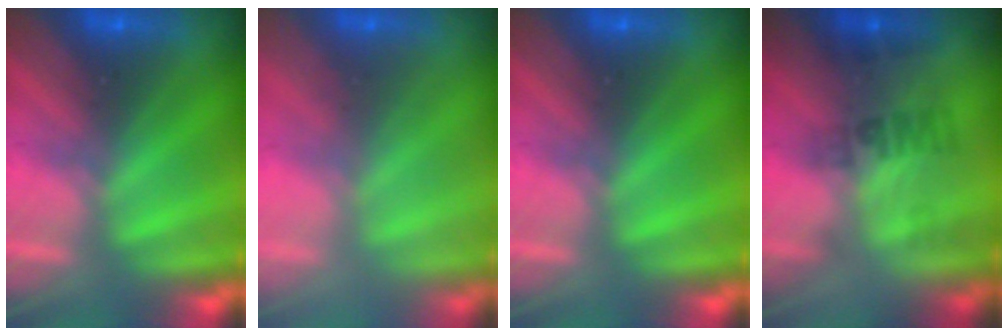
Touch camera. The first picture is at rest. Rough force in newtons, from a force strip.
{"total": 2.3}
{"total": 0.0}
{"total": 2.3}